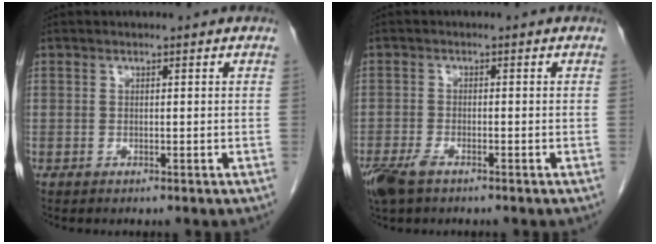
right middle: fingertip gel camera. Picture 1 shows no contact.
{"total": 4.6, "force": [-3.0, 1.7, 3.0], "torque": [-0.066, -0.010, -0.055]}